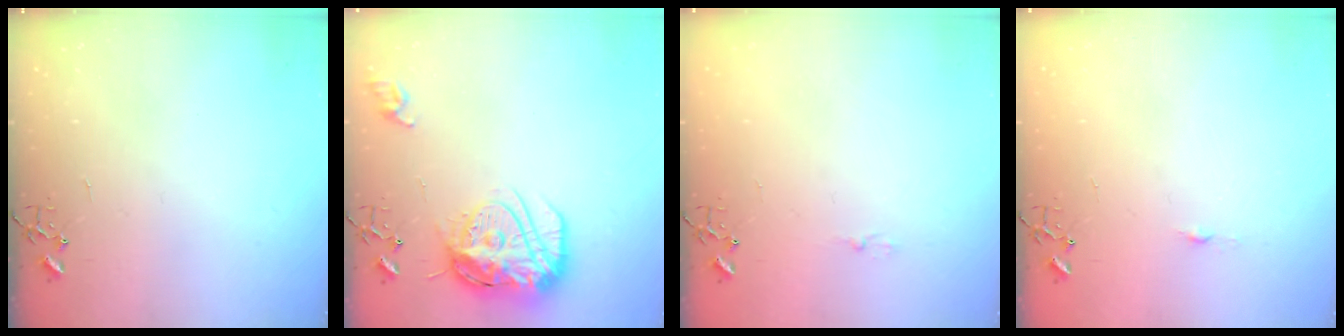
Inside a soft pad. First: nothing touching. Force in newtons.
{"total": 17.6, "press": 17.5, "slide": 1.6}
{"total": 3.4, "press": 3.4, "slide": 0.5}
{"total": 3.3, "press": 3.3, "slide": 0.4}